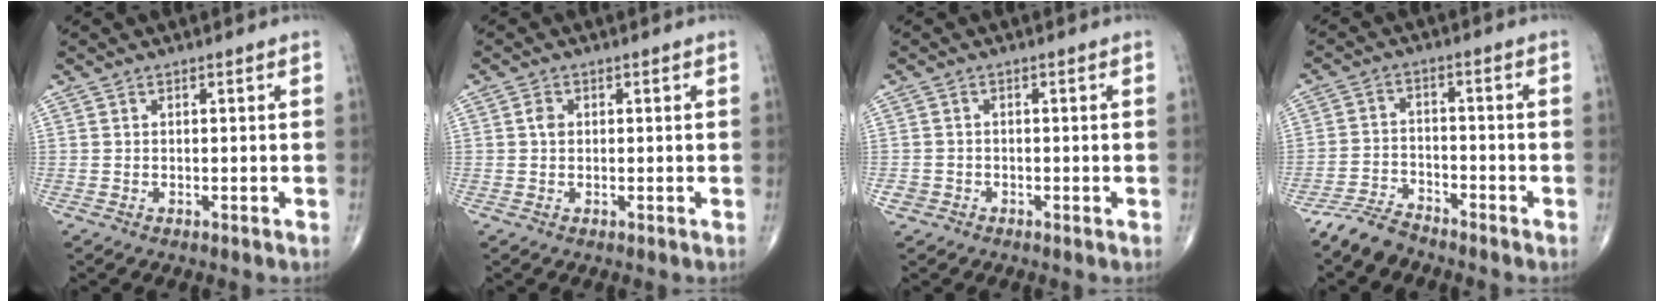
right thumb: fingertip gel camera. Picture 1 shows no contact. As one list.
[{"total": 1.6, "force": [0.2, 1.2, 1.0], "torque": [-0.013, 0.004, 0.002]}, {"total": 1.8, "force": [-0.9, 1.5, 0.3], "torque": [-0.003, 0.005, -0.019]}, {"total": 5.3, "force": [-4.9, 1.8, 1.0], "torque": [-0.018, 0.019, -0.101]}]